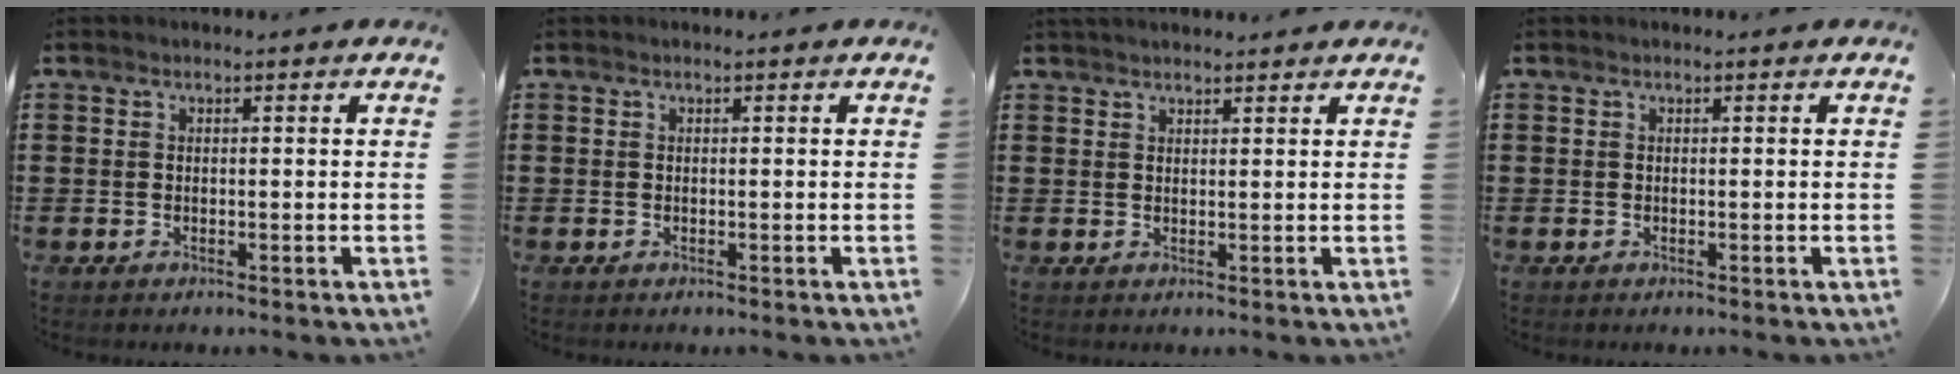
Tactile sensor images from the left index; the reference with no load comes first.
{"total": 0.0}
{"total": 1.7, "force": [1.6, 0.2, 0.4], "torque": [-0.012, 0.003, 0.031]}
{"total": 0.0}